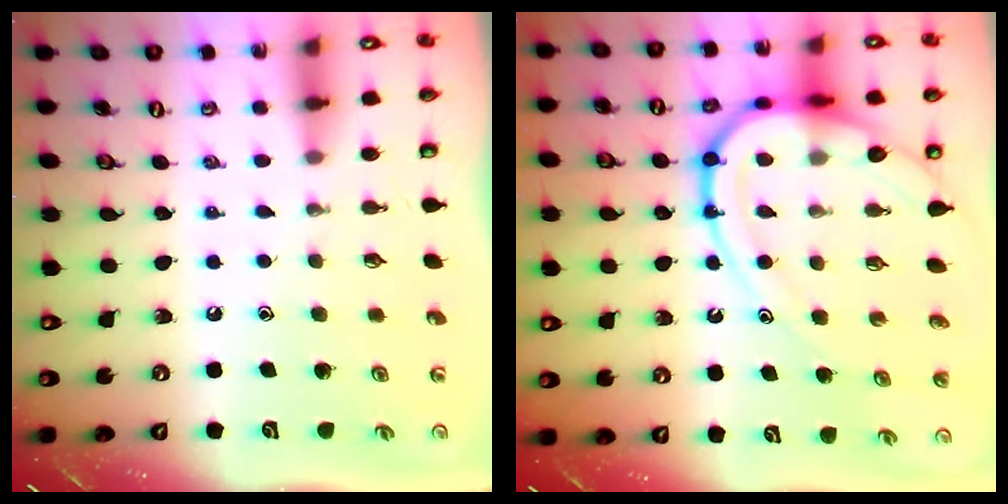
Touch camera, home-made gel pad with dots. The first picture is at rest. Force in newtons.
{"total": 18.1, "press": 18.0, "slide": 1.8}